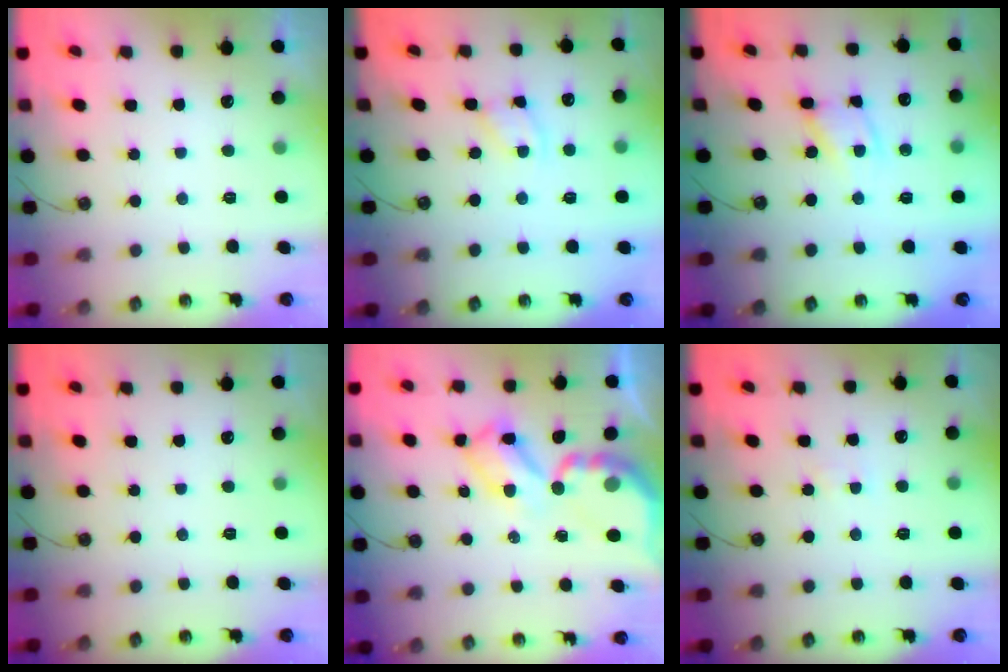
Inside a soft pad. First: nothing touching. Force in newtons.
{"total": 2.7, "press": 2.7, "slide": 0.4}
{"total": 8.2, "press": 8.1, "slide": 0.5}
{"total": 0.0}
{"total": 8.6, "press": 8.6, "slide": 0.6}
{"total": 3.0, "press": 2.9, "slide": 0.4}